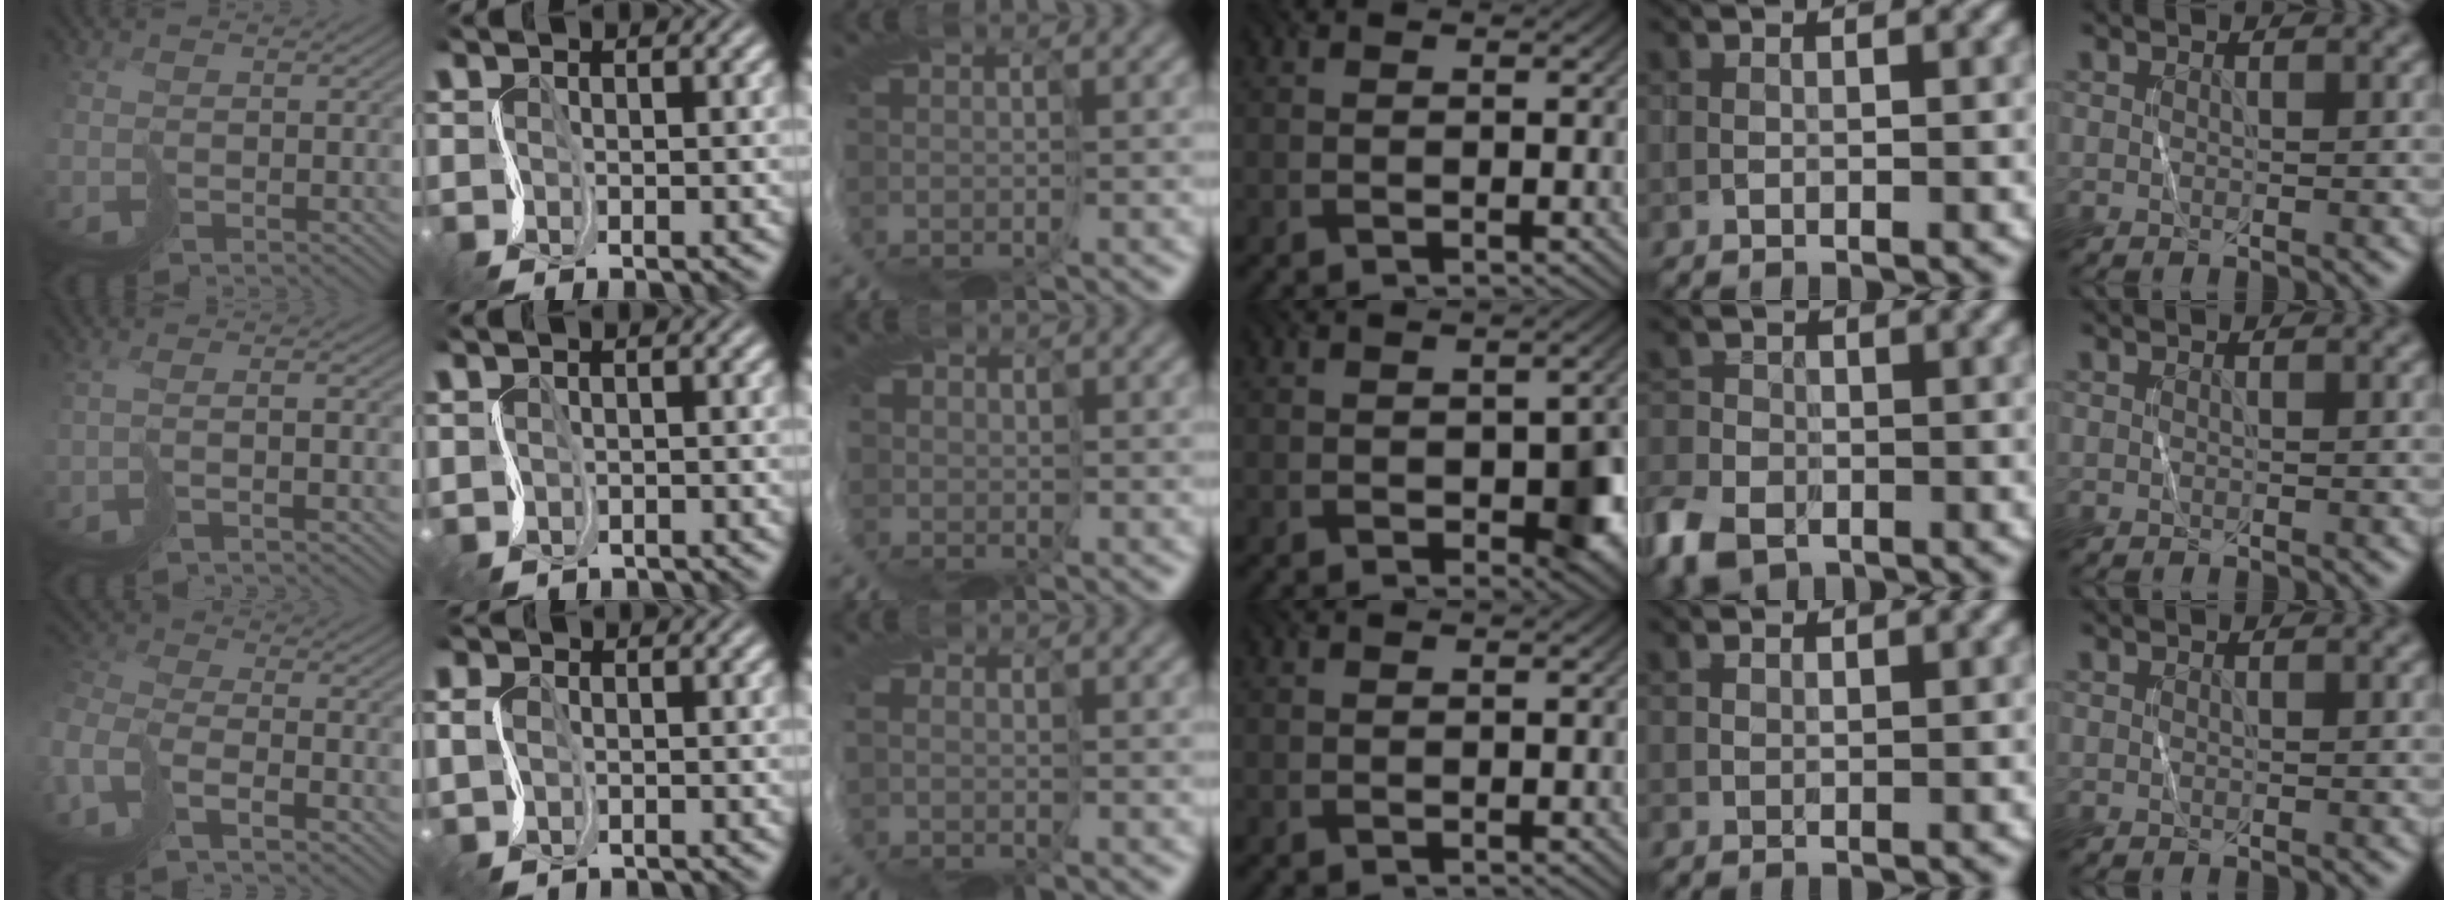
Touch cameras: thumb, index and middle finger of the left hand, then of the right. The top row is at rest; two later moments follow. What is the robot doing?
{"motion": "cut", "object": "wrapping paper"}